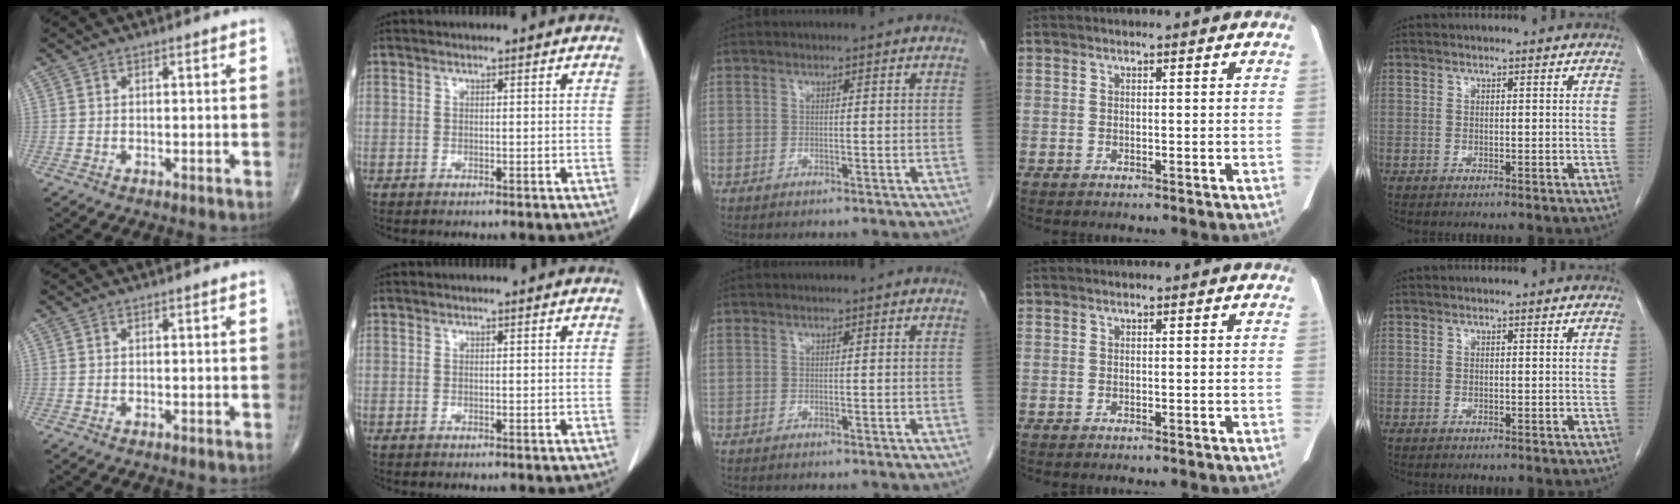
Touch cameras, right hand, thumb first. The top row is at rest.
{}